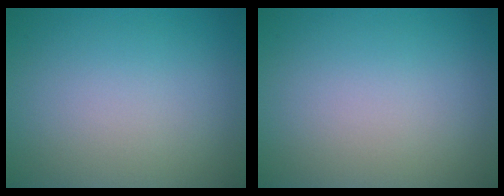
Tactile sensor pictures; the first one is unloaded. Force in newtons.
{"total": 0.0}